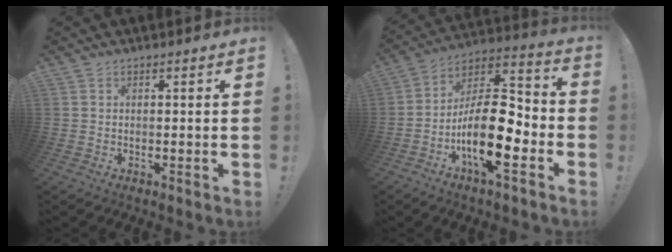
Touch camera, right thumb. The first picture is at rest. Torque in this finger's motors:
{"motor_torque": [0.35, 0.71, 1.42, -1.35, 0.51]}